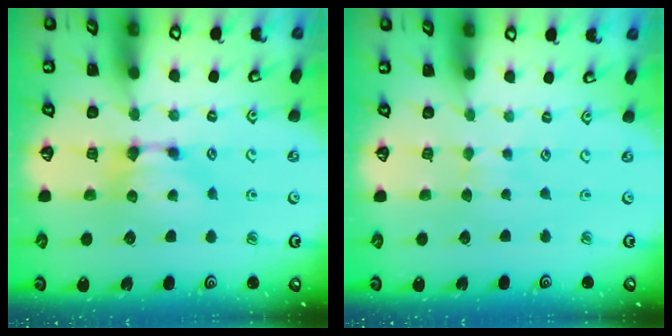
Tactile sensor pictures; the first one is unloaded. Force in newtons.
{"total": 2.9, "press": 2.9, "slide": 0.4}